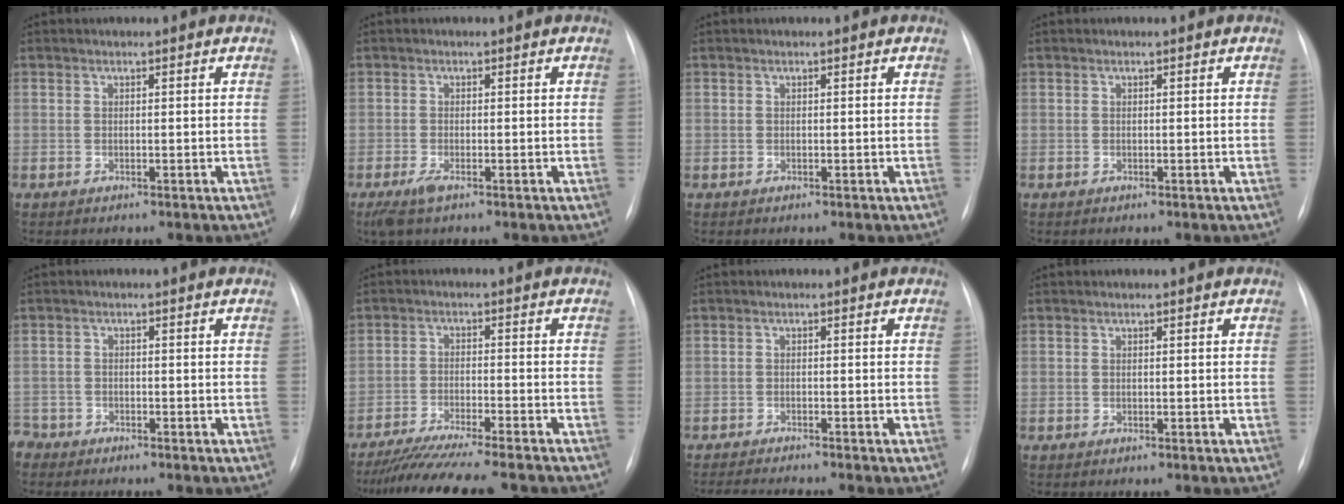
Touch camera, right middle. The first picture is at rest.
{"total": 2.5, "force": [-1.4, 0.6, 1.9], "torque": [-0.047, -0.007, -0.028]}
{"total": 0.0}
{"total": 0.0}
{"total": 2.8, "force": [-2.5, 1.3, -0.3], "torque": [0.006, 0.001, -0.048]}
{"total": 14.5, "force": [-12.8, 0.2, 7.0], "torque": [-0.103, -0.027, -0.194]}
{"total": 5.0, "force": [-4.5, -0.8, 2.0], "torque": [-0.030, -0.015, -0.072]}
{"total": 0.0}